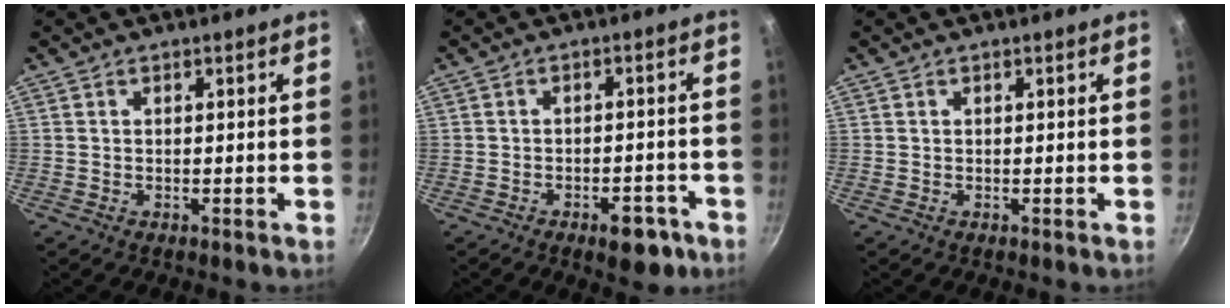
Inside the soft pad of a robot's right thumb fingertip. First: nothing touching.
{"total": 6.9, "force": [-3.8, 3.3, 4.7], "torque": [-0.038, 0.031, -0.040]}
{"total": 0.0}